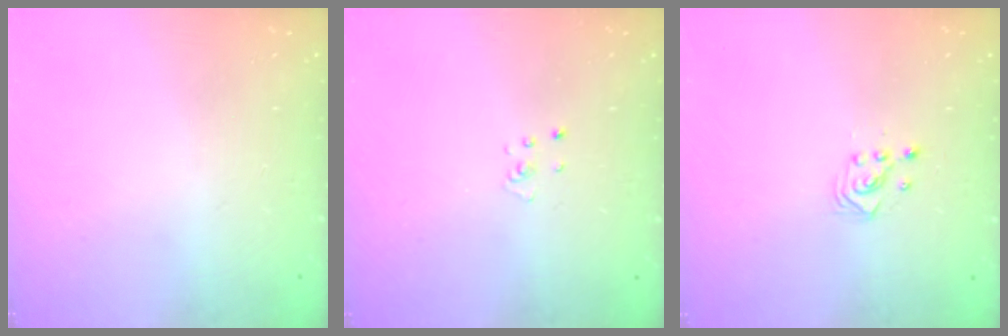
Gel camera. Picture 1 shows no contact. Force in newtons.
{"total": 2.6, "press": 2.6, "slide": 0.3}
{"total": 2.2, "press": 2.2, "slide": 0.2}